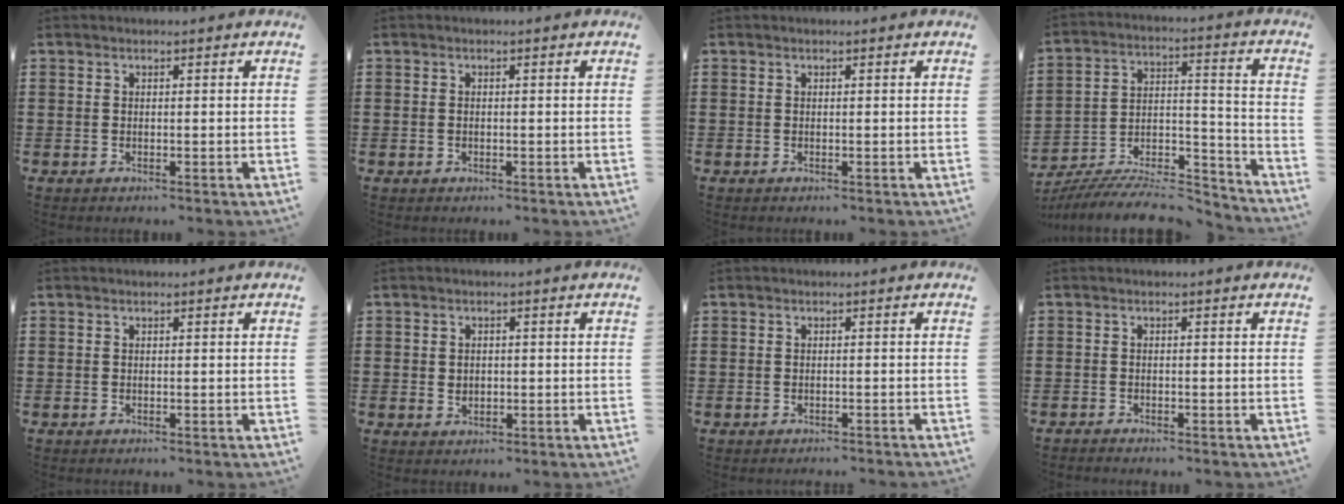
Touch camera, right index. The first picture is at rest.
{"total": 0.5, "force": [-0.1, 0.2, 0.5], "torque": [-0.013, -0.003, -0.002]}
{"total": 0.0}
{"total": 10.1, "force": [-9.5, 1.6, 3.0], "torque": [-0.043, 0.022, -0.184]}
{"total": 0.0}
{"total": 1.2, "force": [0.1, 1.0, 0.7], "torque": [-0.017, 0.004, 0.003]}
{"total": 0.7, "force": [-0.7, -0.1, 0.0], "torque": [-0.003, -0.003, -0.014]}
{"total": 0.8, "force": [-0.8, -0.2, 0.0], "torque": [-0.002, -0.003, -0.016]}